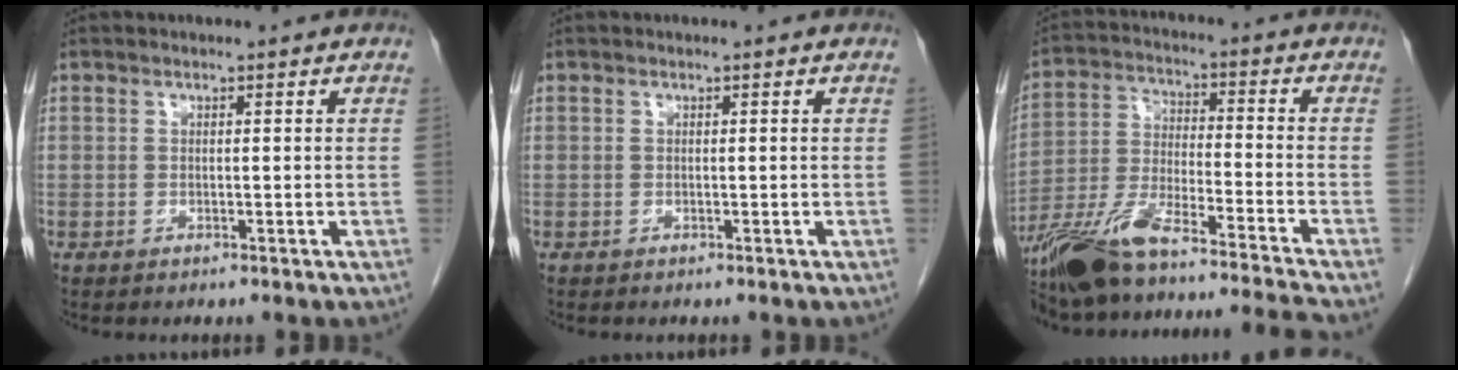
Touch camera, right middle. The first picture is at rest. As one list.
[{"total": 0.0}, {"total": 18.5, "force": [-15.6, -1.1, 9.9], "torque": [-0.201, -0.019, -0.277]}]